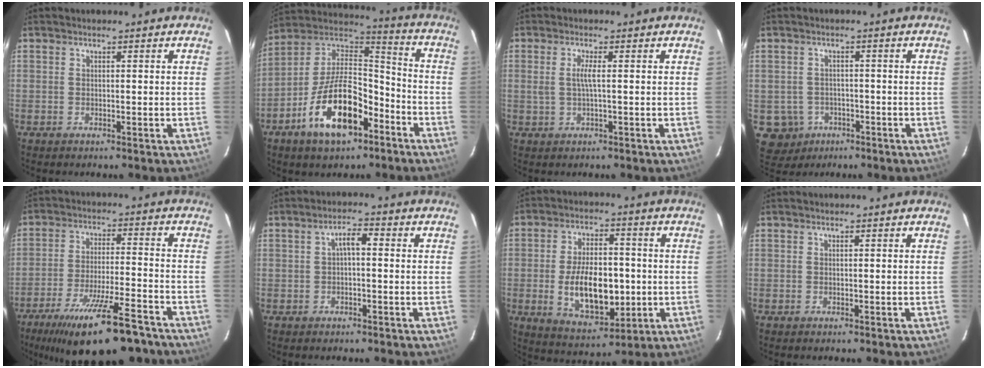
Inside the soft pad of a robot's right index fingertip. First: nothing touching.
{"total": 18.7, "force": [-8.8, 9.2, 13.8], "torque": [-0.263, 0.006, -0.148]}
{"total": 2.5, "force": [0.1, -0.1, 2.5], "torque": [-0.048, 0.002, 0.001]}
{"total": 6.6, "force": [-2.5, 6.1, 1.0], "torque": [-0.038, 0.016, -0.030]}
{"total": 19.2, "force": [-14.4, 4.2, 12.0], "torque": [-0.219, -0.035, -0.218]}
{"total": 2.9, "force": [-0.1, 1.1, 2.7], "torque": [-0.050, 0.013, -0.002]}
{"total": 14.3, "force": [-2.0, 7.5, 12.1], "torque": [-0.224, -0.003, -0.017]}
{"total": 0.0}